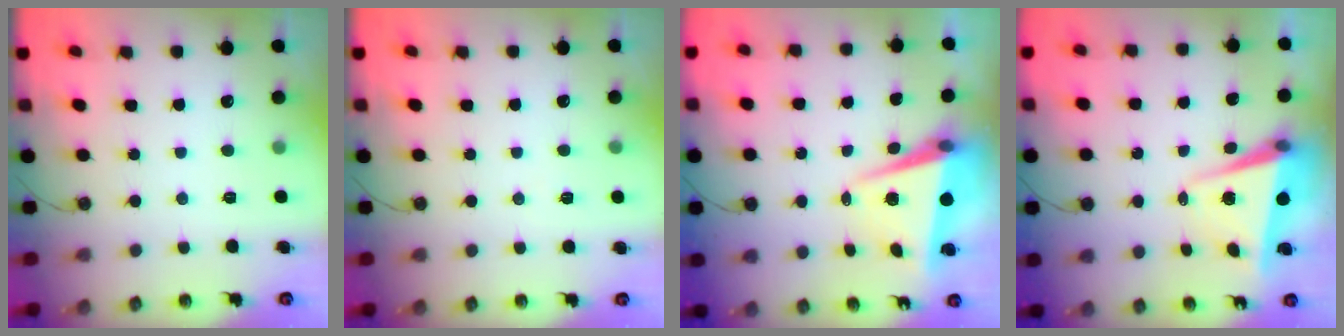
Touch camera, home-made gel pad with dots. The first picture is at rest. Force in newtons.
{"total": 5.3, "press": 3.2, "slide": 4.2}
{"total": 6.9, "press": 6.8, "slide": 1.1}
{"total": 5.3, "press": 4.9, "slide": 2.0}